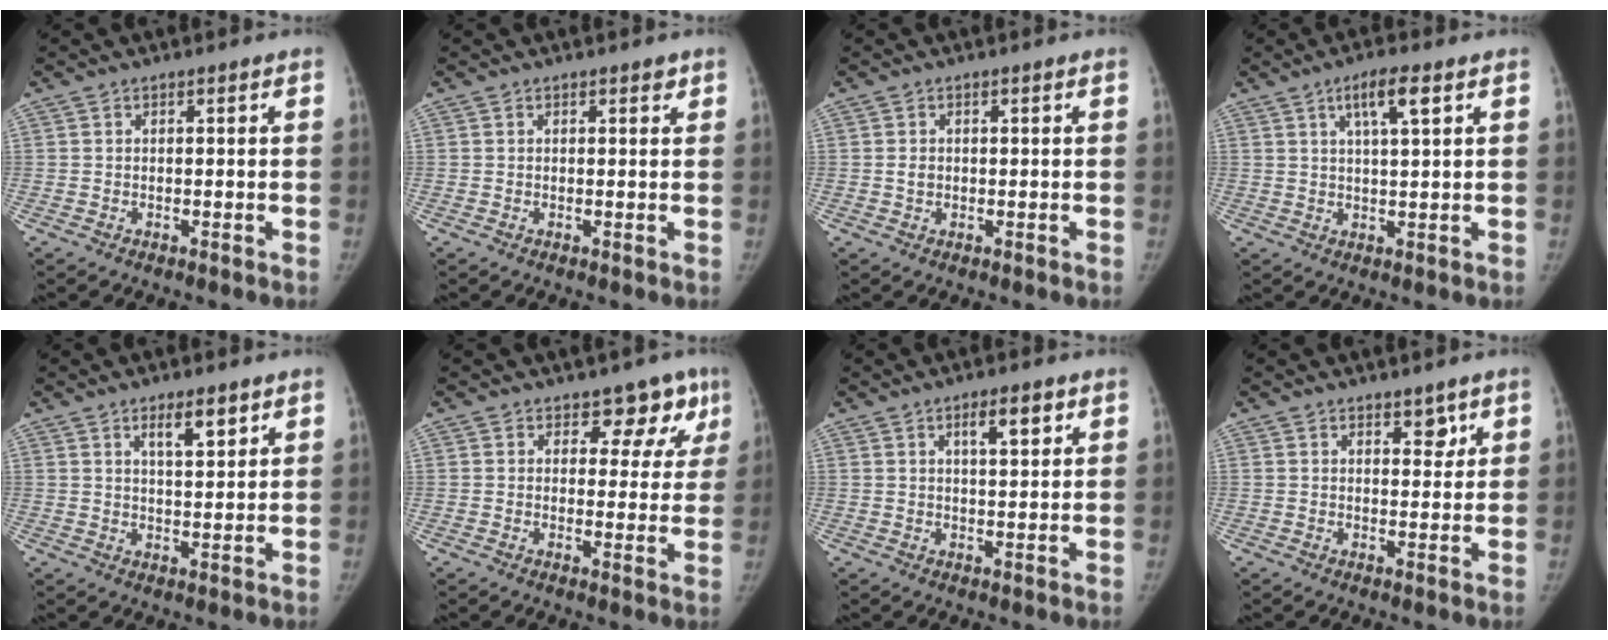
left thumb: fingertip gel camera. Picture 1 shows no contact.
{"total": 0.9, "force": [0.6, 0.4, 0.4], "torque": [0.001, -0.003, 0.005]}
{"total": 1.4, "force": [0.0, 1.1, 0.8], "torque": [-0.013, 0.001, 0.001]}
{"total": 5.7, "force": [2.7, 1.1, 5.0], "torque": [-0.087, -0.003, 0.047]}
{"total": 5.5, "force": [3.2, 1.8, 4.0], "torque": [-0.054, -0.022, 0.055]}
{"total": 7.1, "force": [4.7, 4.7, 2.6], "torque": [0.010, -0.024, 0.046]}
{"total": 4.9, "force": [2.5, 1.6, 3.9], "torque": [-0.053, -0.011, 0.040]}
{"total": 3.0, "force": [1.9, 1.7, 1.6], "torque": [0.001, -0.011, 0.028]}